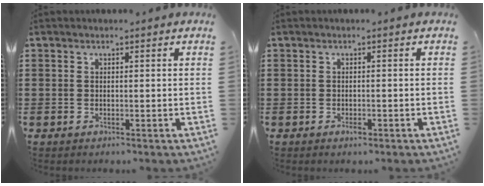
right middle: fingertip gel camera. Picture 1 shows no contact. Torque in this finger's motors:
{"motor_torque": [0.44, -0.18, 0.00, 0.03]}